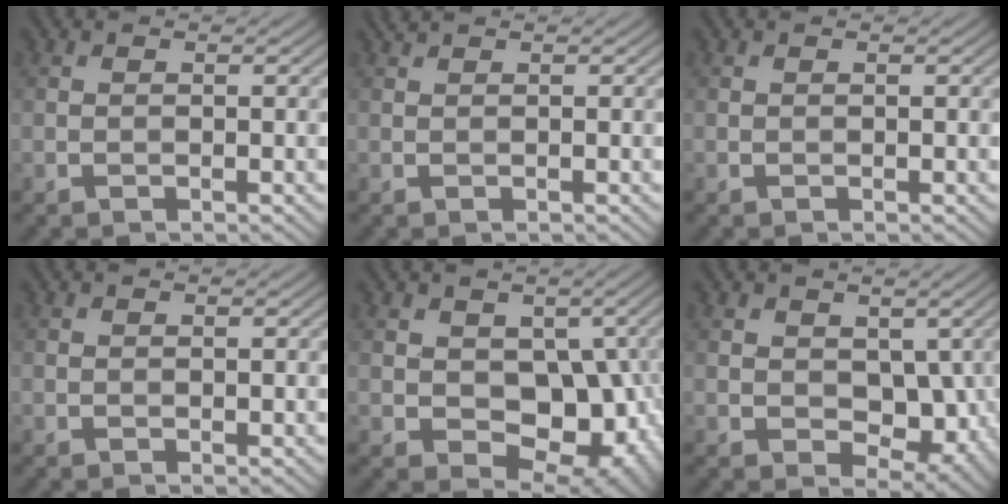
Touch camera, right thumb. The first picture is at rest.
{"total": 0.8, "force": [0.7, 0.0, 0.4], "torque": [-0.014, 0.006, 0.013]}
{"total": 0.0}
{"total": 0.0}
{"total": 11.0, "force": [0.0, 7.7, 7.9], "torque": [-0.118, -0.030, 0.014]}
{"total": 6.2, "force": [0.7, 4.3, 4.3], "torque": [-0.083, -0.018, 0.015]}